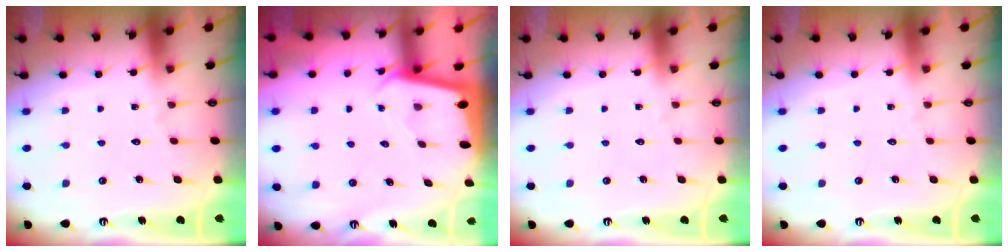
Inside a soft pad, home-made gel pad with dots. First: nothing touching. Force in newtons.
{"total": 1.9, "press": 1.9, "slide": 0.1}
{"total": 0.0}
{"total": 0.0}